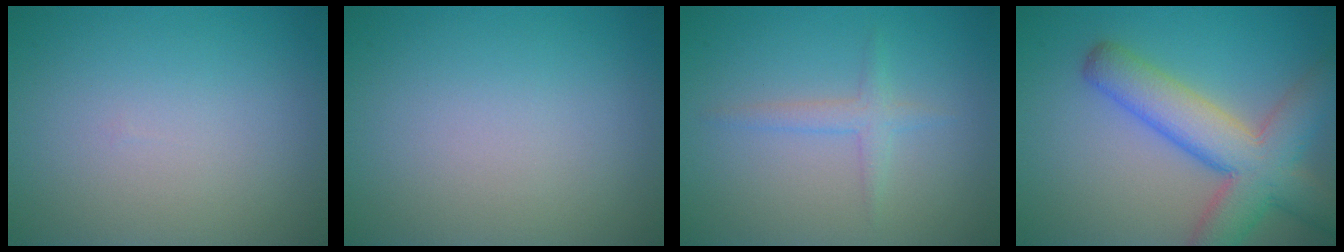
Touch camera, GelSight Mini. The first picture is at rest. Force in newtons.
{"total": 0.0}
{"total": 1.6, "press": 1.6, "slide": 0.1}
{"total": 8.1, "press": 8.1, "slide": 0.3}